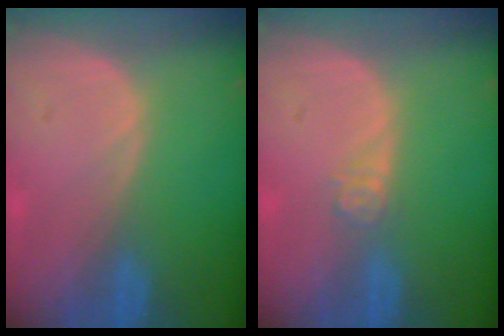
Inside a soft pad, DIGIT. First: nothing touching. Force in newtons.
{"total": 2.4, "press": 2.0, "slide": 1.3}